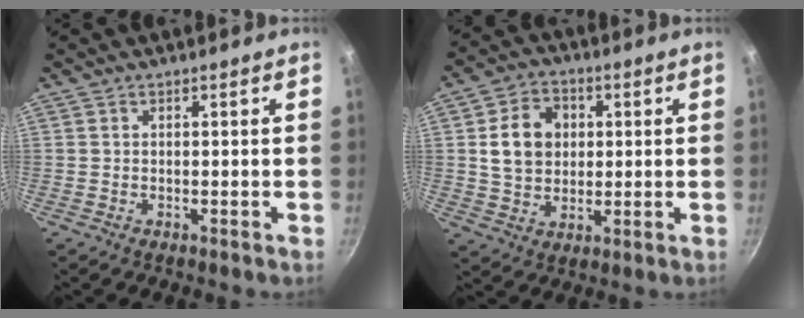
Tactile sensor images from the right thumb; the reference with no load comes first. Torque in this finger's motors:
{"motor_torque": [-0.76, 0.94, 1.12, 0.06, 0.06]}